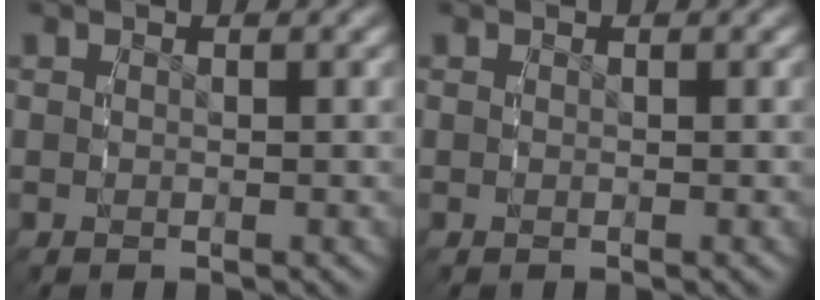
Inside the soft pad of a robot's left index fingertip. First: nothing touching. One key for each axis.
{"total": 0.0}